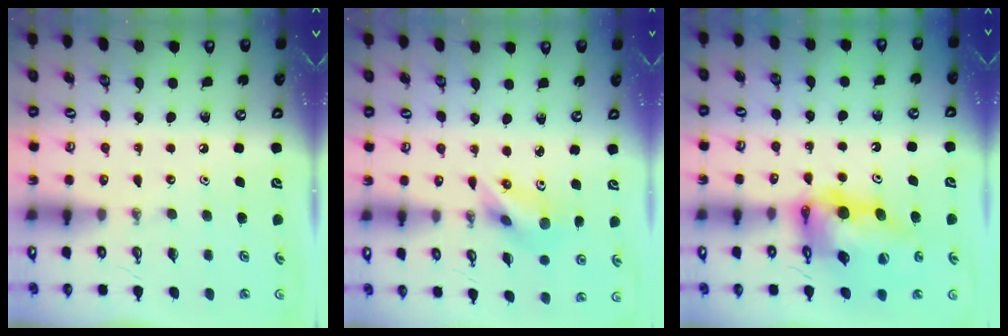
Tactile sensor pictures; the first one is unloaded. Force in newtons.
{"total": 6.6, "press": 5.9, "slide": 2.9}
{"total": 16.2, "press": 16.1, "slide": 1.7}